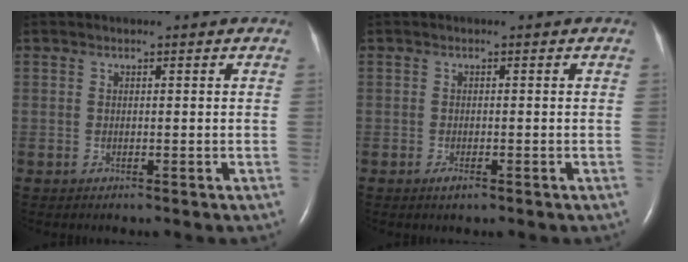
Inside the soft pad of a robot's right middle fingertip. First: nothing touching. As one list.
[{"total": 1.2, "force": [-0.7, 0.3, 0.9], "torque": [-0.018, -0.002, -0.010]}]